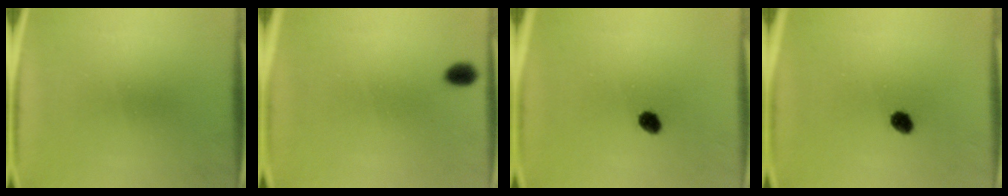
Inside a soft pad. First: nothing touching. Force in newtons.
{"total": 1.7}
{"total": 3.0}
{"total": 3.0}